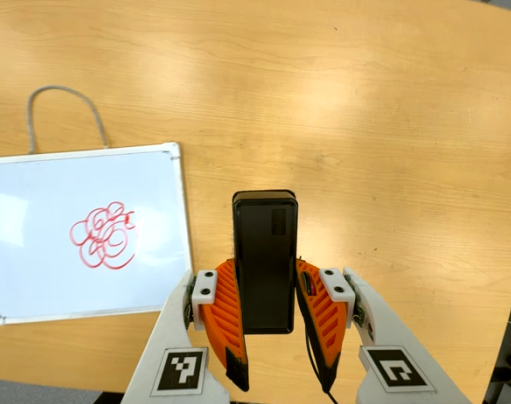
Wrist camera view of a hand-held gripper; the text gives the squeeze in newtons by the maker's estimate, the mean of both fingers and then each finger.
{"total": 4.6, "left": 3.4, "right": 5.8}